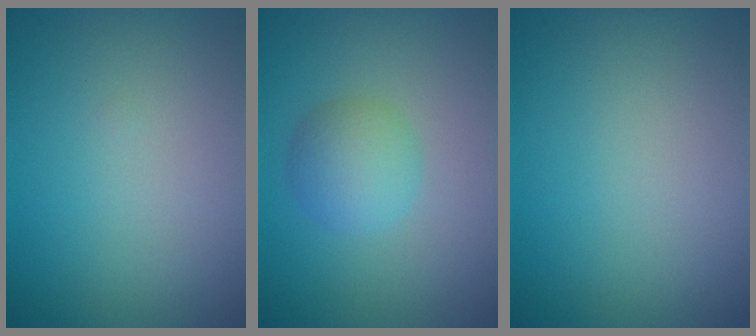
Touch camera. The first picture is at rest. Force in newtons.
{"total": 2.9, "press": 2.9, "slide": 0.0}
{"total": 0.0}